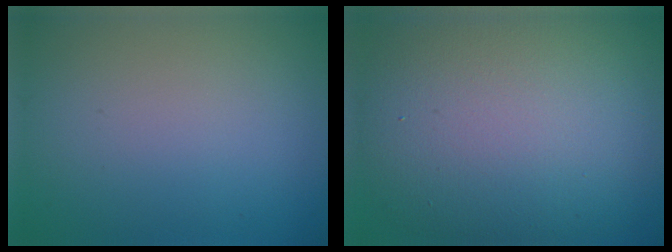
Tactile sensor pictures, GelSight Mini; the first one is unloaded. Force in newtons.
{"total": 15.0, "press": 15.0, "slide": 0.7}